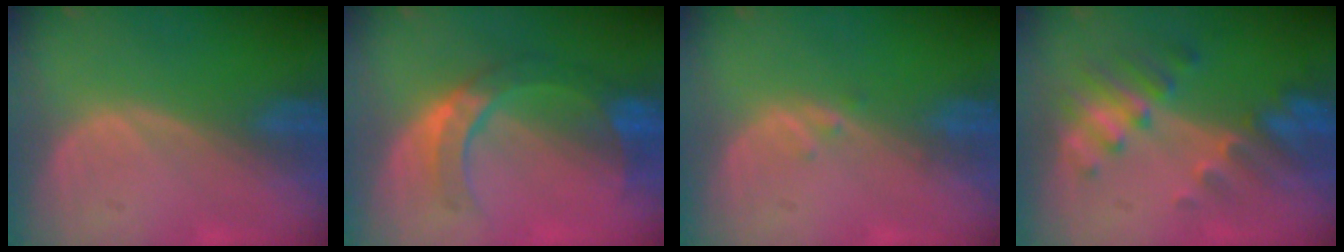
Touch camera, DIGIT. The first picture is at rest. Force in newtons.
{"total": 7.2, "press": 7.1, "slide": 1.1}
{"total": 0.8, "press": 0.8, "slide": 0.1}
{"total": 7.9, "press": 6.9, "slide": 3.7}